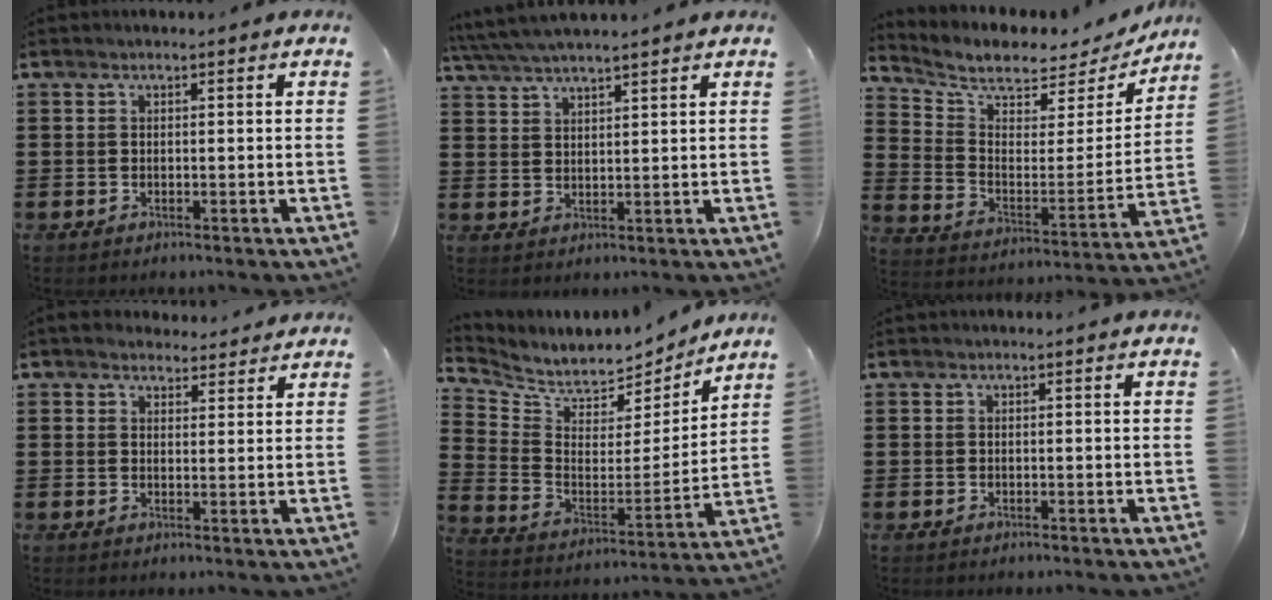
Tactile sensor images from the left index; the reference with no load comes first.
{"total": 3.9, "force": [3.6, -0.1, 1.6], "torque": [-0.042, -0.011, 0.064]}
{"total": 6.0, "force": [5.4, 1.9, 1.9], "torque": [-0.063, -0.051, 0.089]}
{"total": 3.1, "force": [2.8, 1.1, 0.5], "torque": [-0.010, -0.008, 0.052]}
{"total": 6.0, "force": [5.6, 1.9, 0.5], "torque": [-0.050, -0.052, 0.096]}
{"total": 0.0}